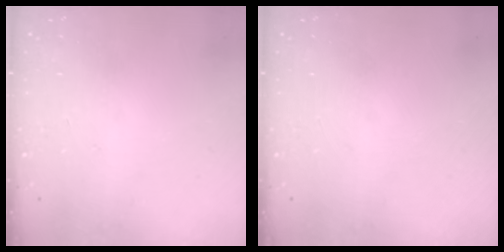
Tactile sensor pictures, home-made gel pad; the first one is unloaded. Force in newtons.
{"total": 0.0}